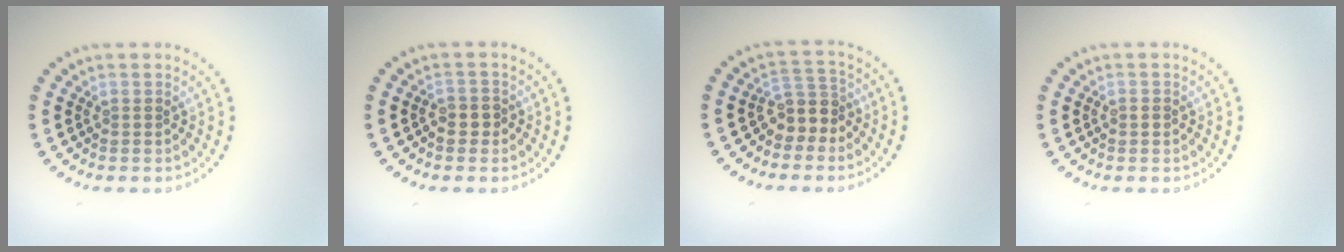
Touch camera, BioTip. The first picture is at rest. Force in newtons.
{"total": 1.0, "press": 0.9, "slide": 0.4}
{"total": 2.8, "press": 2.3, "slide": 1.6}
{"total": 1.0, "press": 1.0, "slide": 0.2}